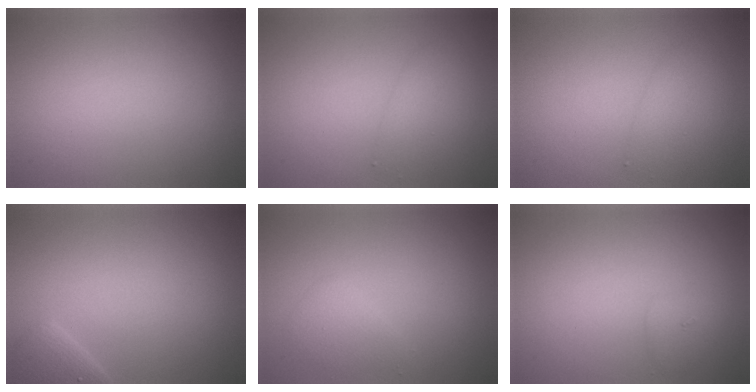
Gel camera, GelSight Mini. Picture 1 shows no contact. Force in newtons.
{"total": 1.5, "press": 1.5, "slide": 0.1}
{"total": 1.5, "press": 1.5, "slide": 0.1}
{"total": 1.8, "press": 1.8, "slide": 0.1}
{"total": 1.6, "press": 1.6, "slide": 0.0}
{"total": 0.5, "press": 0.5, "slide": 0.0}